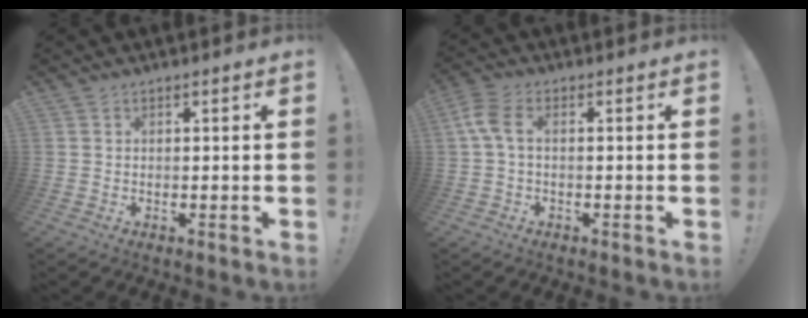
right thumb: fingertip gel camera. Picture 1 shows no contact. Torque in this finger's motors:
{"motor_torque": [0.17, 0.09, 0.61, -0.01, 0.21]}